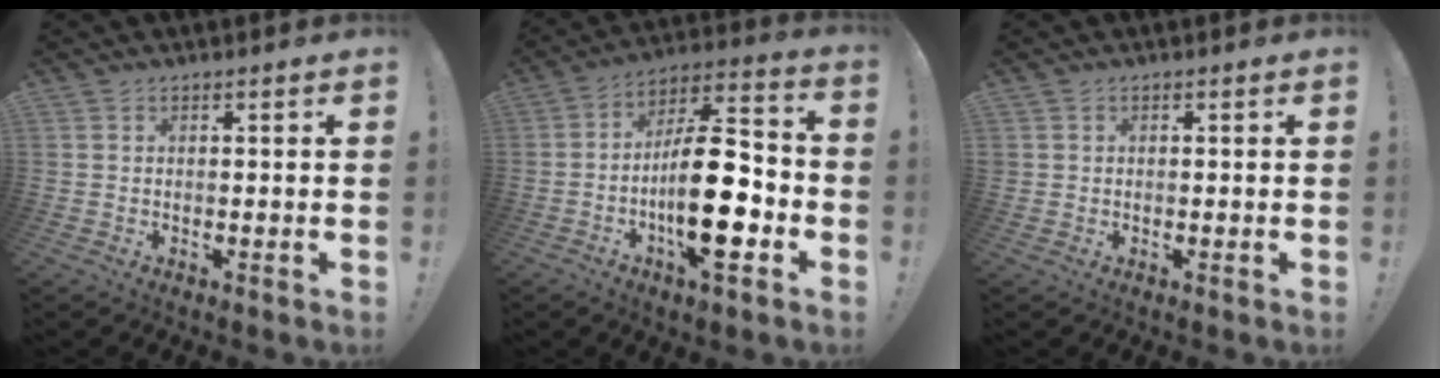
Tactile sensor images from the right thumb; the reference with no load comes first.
{"total": 20.9, "force": [-5.5, 7.4, 18.8], "torque": [-0.326, 0.027, -0.084]}
{"total": 0.8, "force": [0.2, 0.7, 0.0], "torque": [-0.004, 0.004, 0.005]}